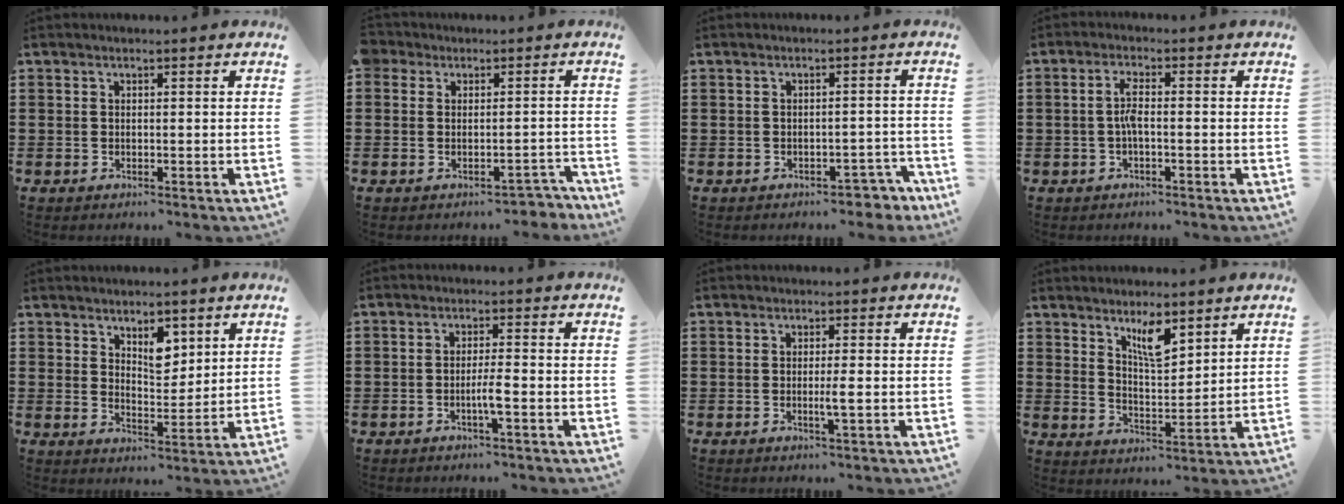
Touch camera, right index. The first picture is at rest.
{"total": 2.6, "force": [-1.6, 2.0, 0.5], "torque": [-0.018, 0.007, -0.035]}
{"total": 2.8, "force": [-2.5, 0.9, 0.9], "torque": [-0.018, 0.005, -0.052]}
{"total": 3.1, "force": [-0.6, 0.6, 2.9], "torque": [-0.063, 0.000, -0.015]}
{"total": 5.4, "force": [3.3, 2.8, 3.2], "torque": [-0.048, -0.003, 0.054]}
{"total": 3.2, "force": [-1.1, 0.1, 3.0], "torque": [-0.062, -0.005, -0.023]}
{"total": 2.2, "force": [-0.5, -0.1, 2.1], "torque": [-0.037, -0.006, -0.010]}
{"total": 6.2, "force": [4.2, 1.9, 4.1], "torque": [-0.075, -0.009, 0.070]}